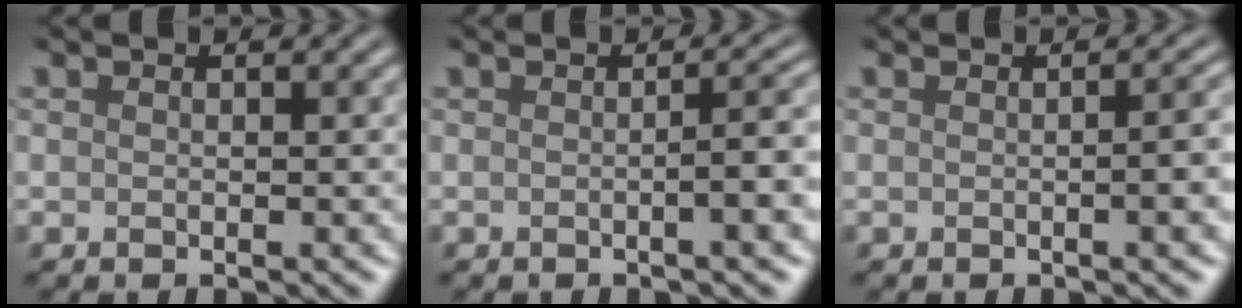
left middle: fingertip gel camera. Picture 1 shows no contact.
{"total": 3.5, "force": [-0.3, 0.9, 3.4], "torque": [-0.033, 0.012, -0.010]}
{"total": 4.0, "force": [-0.2, 1.6, 3.7], "torque": [-0.015, 0.016, -0.005]}